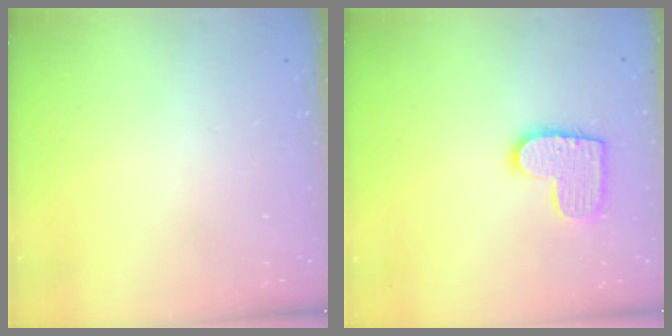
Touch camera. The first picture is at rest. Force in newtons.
{"total": 11.2, "press": 11.2, "slide": 0.7}